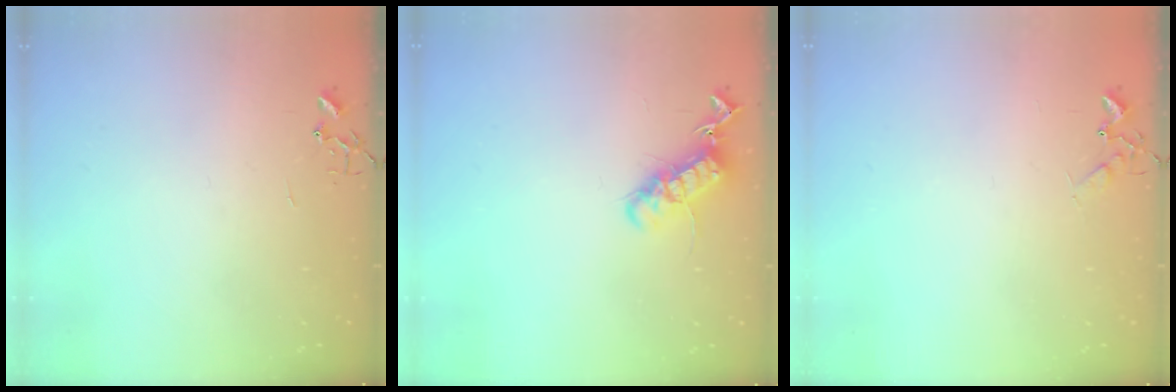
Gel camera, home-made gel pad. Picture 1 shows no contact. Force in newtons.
{"total": 13.8, "press": 13.8, "slide": 0.7}
{"total": 6.1, "press": 6.0, "slide": 0.8}